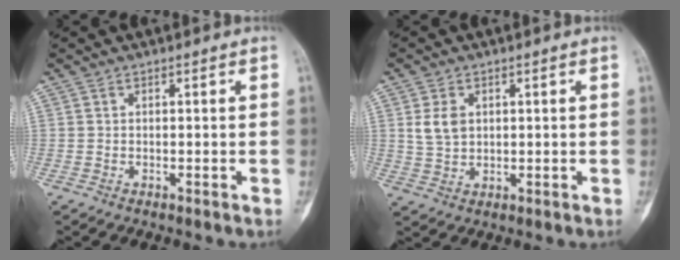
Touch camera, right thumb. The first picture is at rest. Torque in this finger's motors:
{"motor_torque": [0.08, 0.11, 0.19, -0.17, 0.02]}